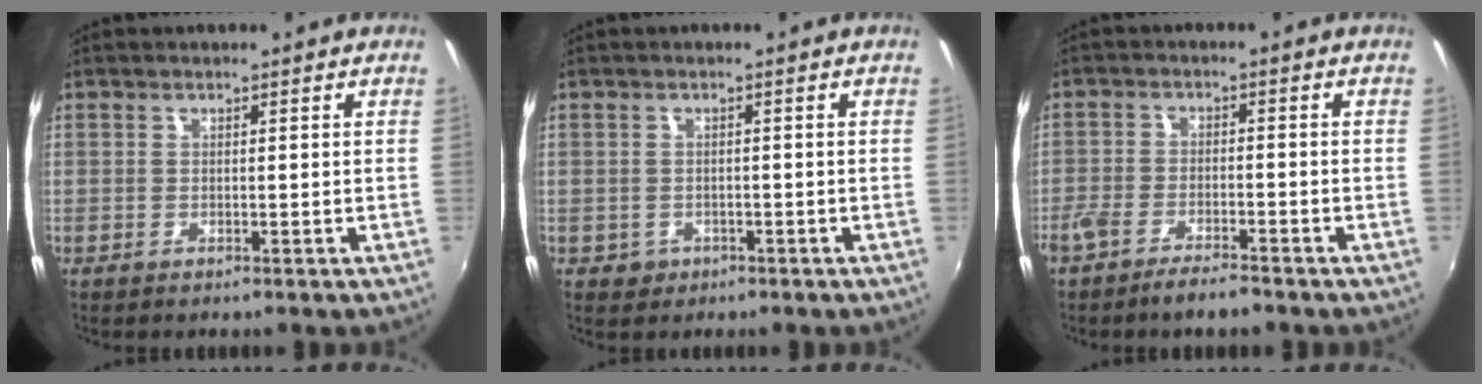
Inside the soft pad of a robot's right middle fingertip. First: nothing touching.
{"total": 2.3, "force": [-0.8, 2.1, 0.7], "torque": [-0.018, -0.001, -0.008]}
{"total": 5.9, "force": [-4.8, 1.3, 3.2], "torque": [-0.082, -0.011, -0.092]}